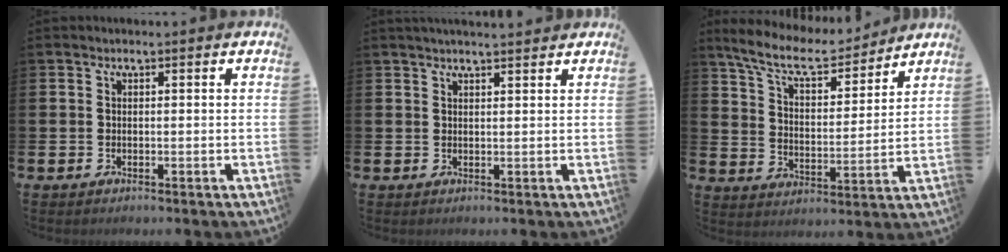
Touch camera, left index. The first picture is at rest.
{"total": 2.1, "force": [2.0, 0.0, 0.5], "torque": [-0.012, -0.006, 0.035]}
{"total": 9.2, "force": [8.3, 2.0, 3.4], "torque": [-0.100, -0.051, 0.144]}